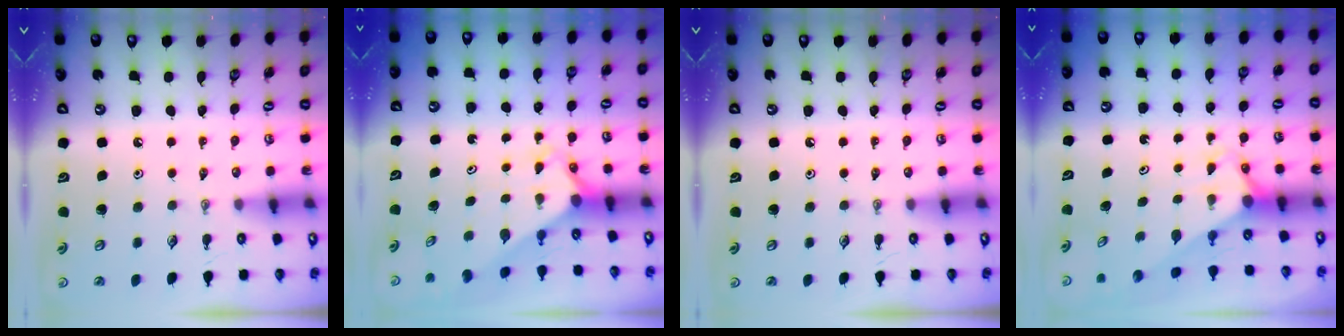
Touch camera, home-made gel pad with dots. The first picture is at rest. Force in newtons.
{"total": 2.7, "press": 2.7, "slide": 0.2}
{"total": 0.0}
{"total": 2.9, "press": 2.9, "slide": 0.0}